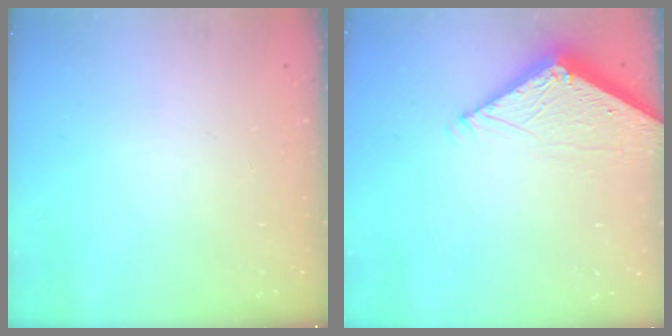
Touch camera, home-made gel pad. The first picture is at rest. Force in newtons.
{"total": 6.6, "press": 6.6, "slide": 0.1}